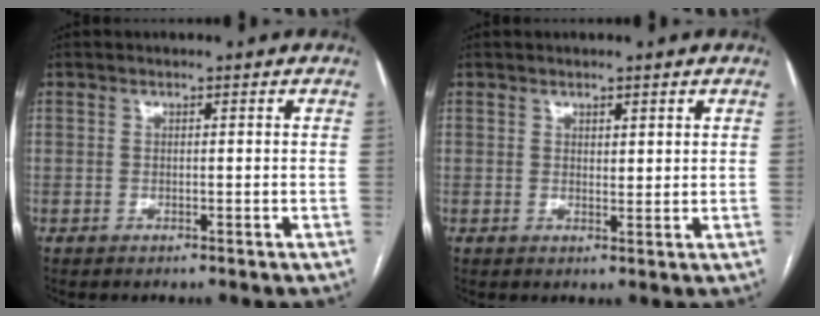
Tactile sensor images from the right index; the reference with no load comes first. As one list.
[{"total": 1.7, "force": [1.1, 0.8, 1.0], "torque": [-0.014, -0.005, 0.019]}]